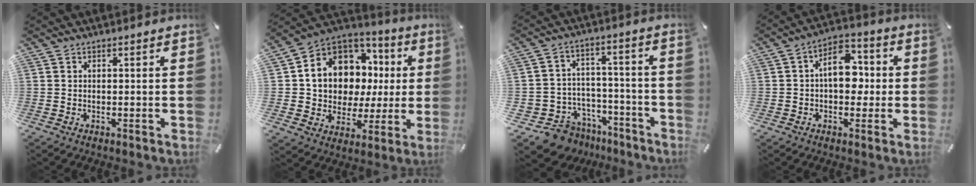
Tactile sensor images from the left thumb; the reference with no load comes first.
{"total": 11.0, "force": [3.6, 9.6, 4.2], "torque": [-0.082, -0.049, 0.074]}
{"total": 9.8, "force": [-6.9, 6.9, 1.3], "torque": [-0.020, 0.038, -0.116]}
{"total": 10.3, "force": [-0.1, 6.6, 7.8], "torque": [-0.108, 0.007, -0.008]}